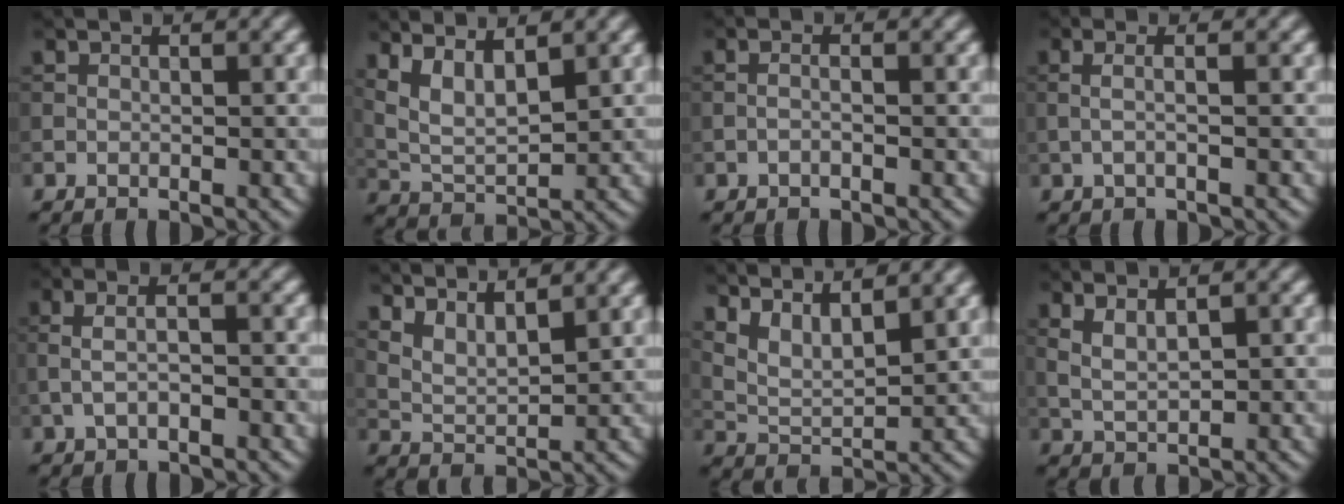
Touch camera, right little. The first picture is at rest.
{"total": 5.0, "force": [2.4, 2.0, 3.9], "torque": [-0.087, -0.002, 0.052]}
{"total": 0.9, "force": [-0.5, 0.2, 0.7], "torque": [-0.016, 0.001, -0.012]}
{"total": 2.0, "force": [0.2, 0.6, 1.9], "torque": [-0.032, -0.004, -0.008]}
{"total": 2.9, "force": [-0.6, 1.1, 2.6], "torque": [-0.057, 0.002, -0.012]}
{"total": 3.8, "force": [3.0, 1.0, 2.0], "torque": [-0.045, -0.002, 0.061]}
{"total": 4.8, "force": [3.5, 1.5, 2.9], "torque": [-0.068, 0.000, 0.070]}
{"total": 3.1, "force": [0.9, 1.1, 2.8], "torque": [-0.059, 0.000, 0.021]}